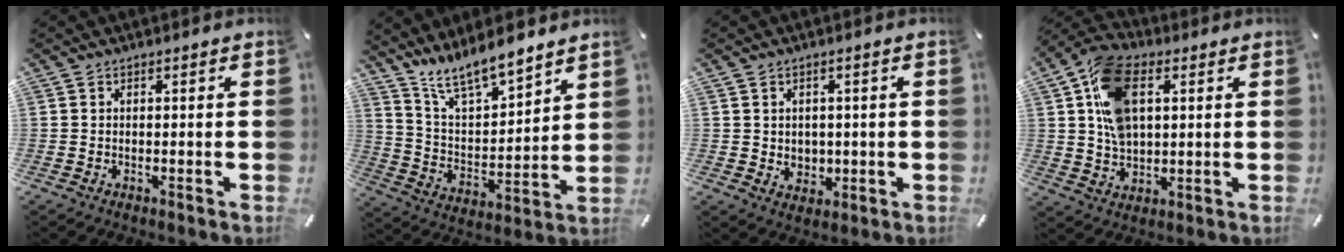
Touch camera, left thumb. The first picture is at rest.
{"total": 10.7, "force": [10.3, 2.3, 1.7], "torque": [-0.055, -0.091, 0.190]}
{"total": 3.5, "force": [0.4, 3.4, 0.9], "torque": [0.001, -0.005, 0.004]}
{"total": 13.8, "force": [3.8, 9.1, 9.7], "torque": [-0.201, 0.008, 0.070]}